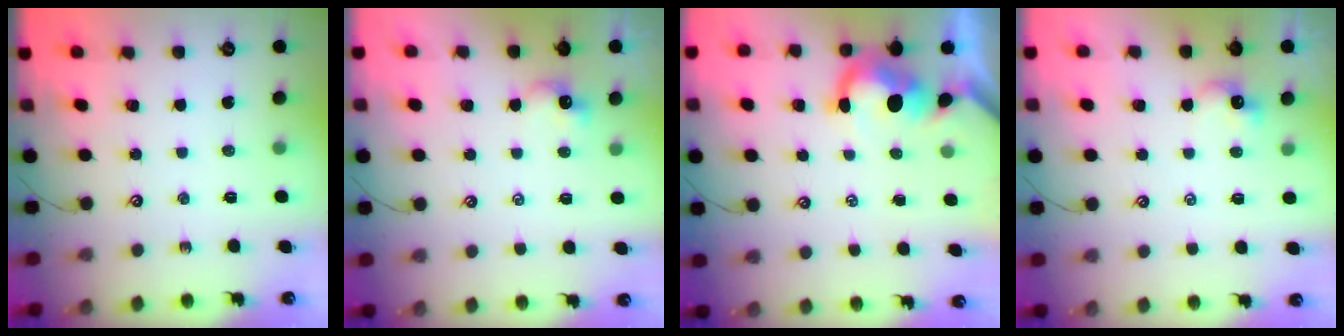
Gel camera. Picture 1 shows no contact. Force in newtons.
{"total": 2.0, "press": 1.9, "slide": 0.3}
{"total": 2.8, "press": 2.6, "slide": 0.9}
{"total": 2.0, "press": 1.9, "slide": 0.3}